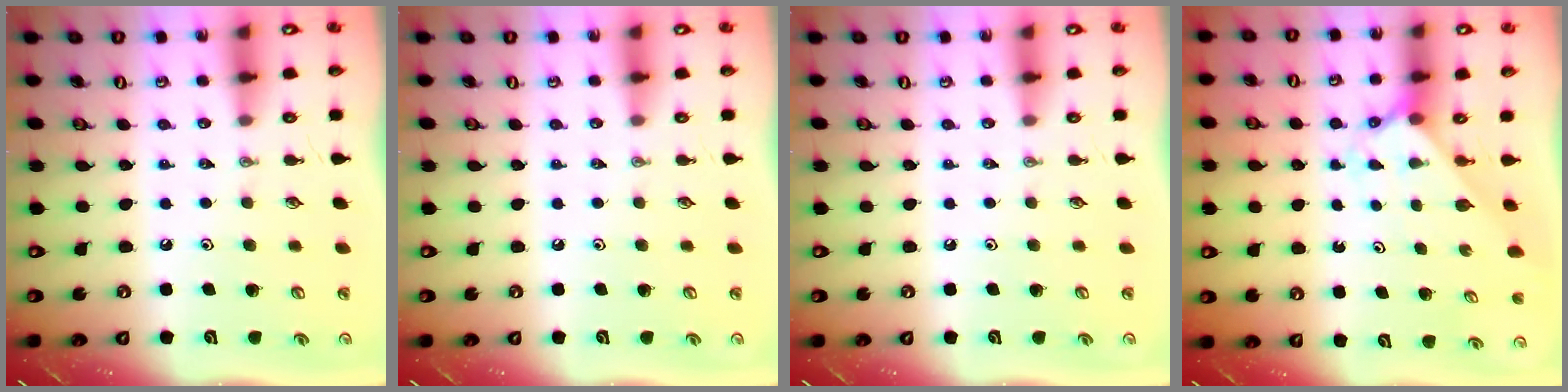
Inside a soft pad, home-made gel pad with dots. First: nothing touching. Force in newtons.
{"total": 0.0}
{"total": 0.0}
{"total": 2.4, "press": 2.4, "slide": 0.3}